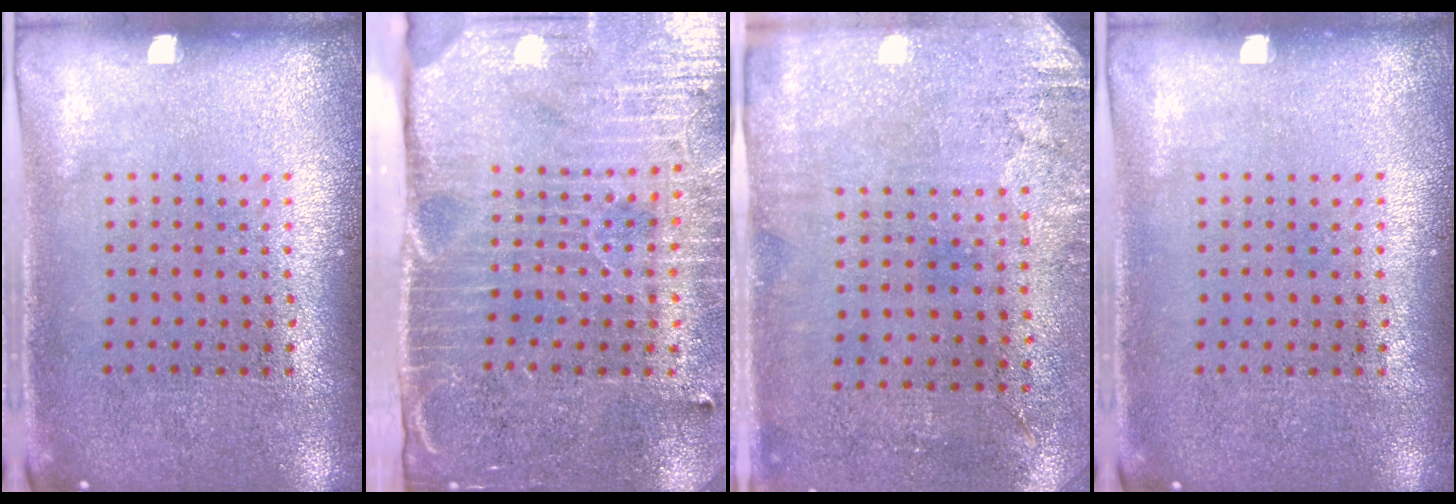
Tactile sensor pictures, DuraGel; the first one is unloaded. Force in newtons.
{"total": 4.5, "press": 3.7, "slide": 2.6}
{"total": 2.9, "press": 2.4, "slide": 1.7}
{"total": 0.0}